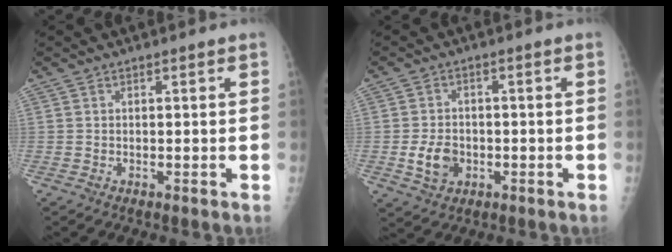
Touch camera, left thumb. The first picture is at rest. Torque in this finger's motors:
{"motor_torque": [-0.46, 0.43, 0.15, -0.18, 0.00]}